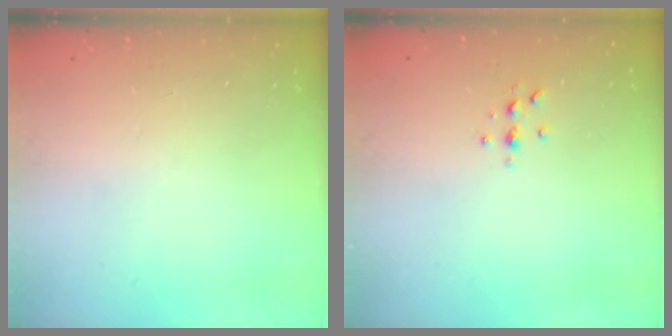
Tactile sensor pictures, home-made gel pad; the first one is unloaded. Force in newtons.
{"total": 3.8, "press": 3.7, "slide": 0.4}